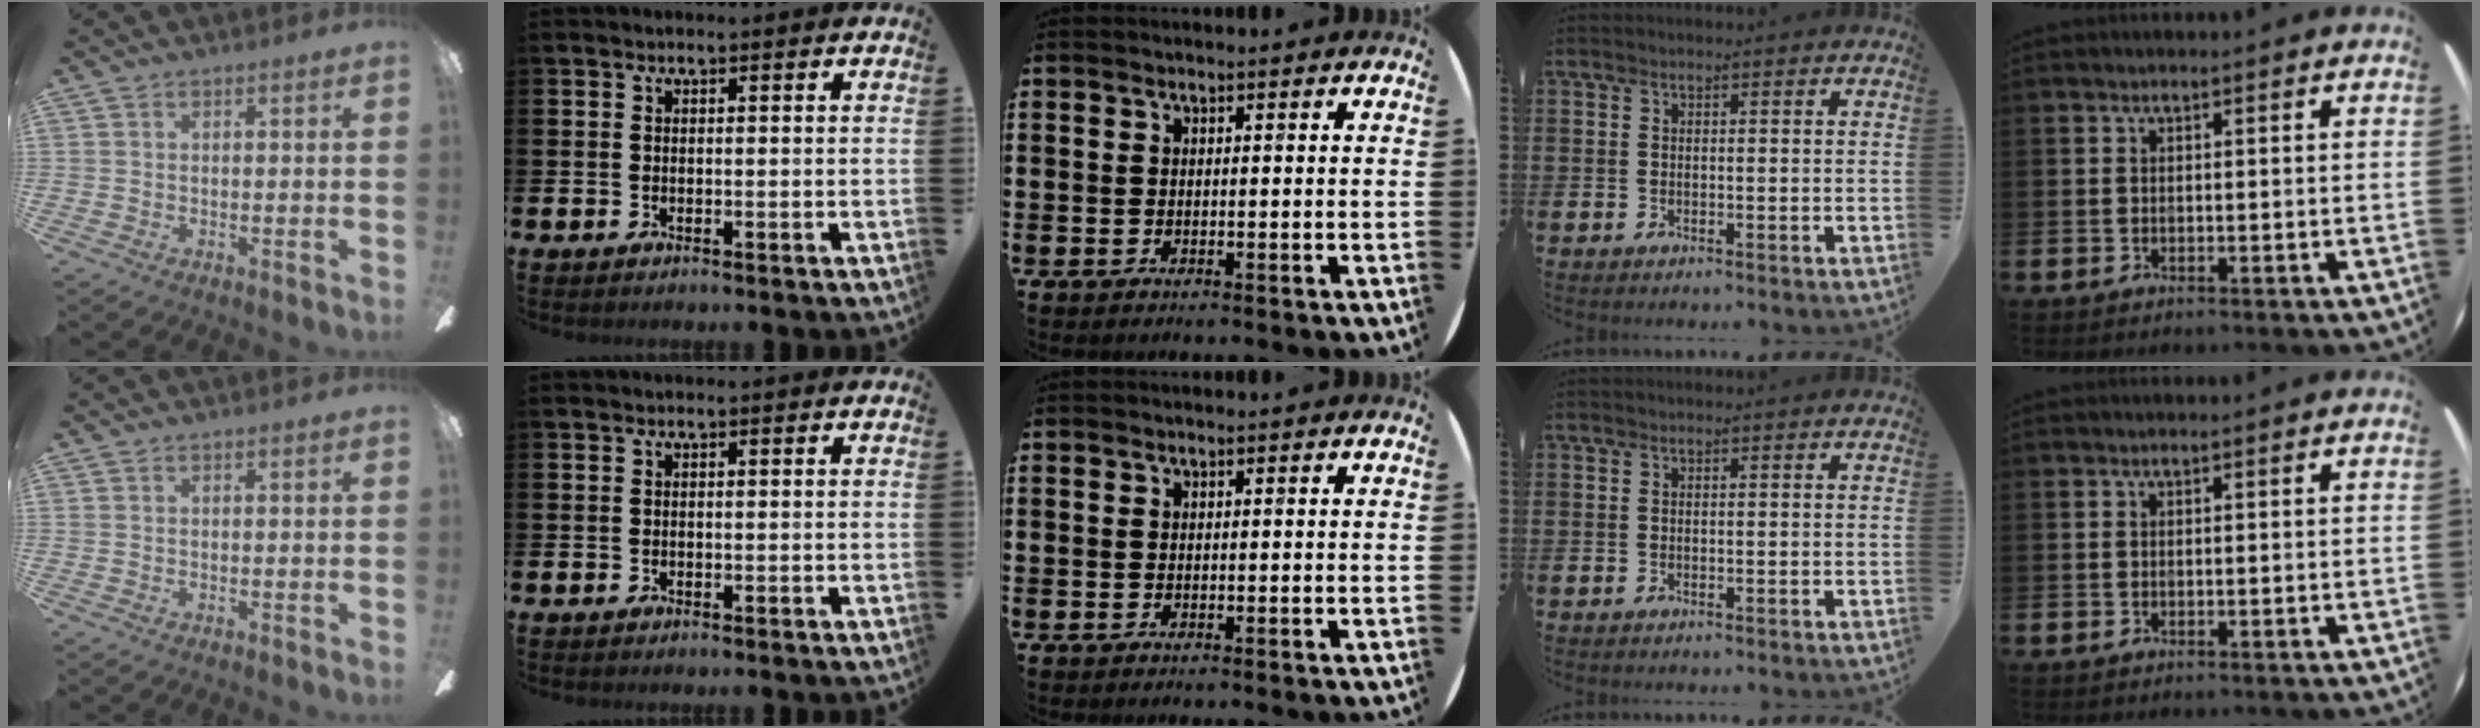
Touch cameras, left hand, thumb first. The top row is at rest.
{}